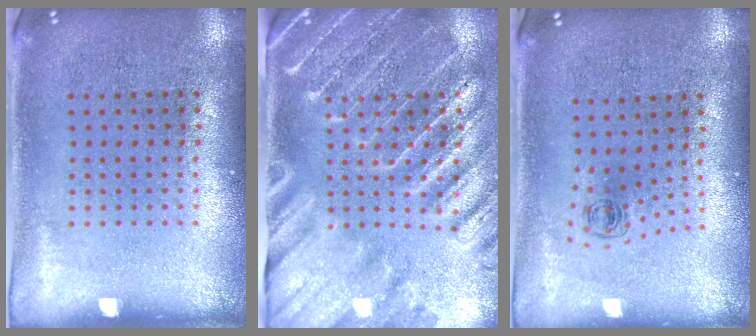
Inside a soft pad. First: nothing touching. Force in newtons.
{"total": 3.9, "press": 3.4, "slide": 1.8}
{"total": 0.5, "press": 0.3, "slide": 0.4}